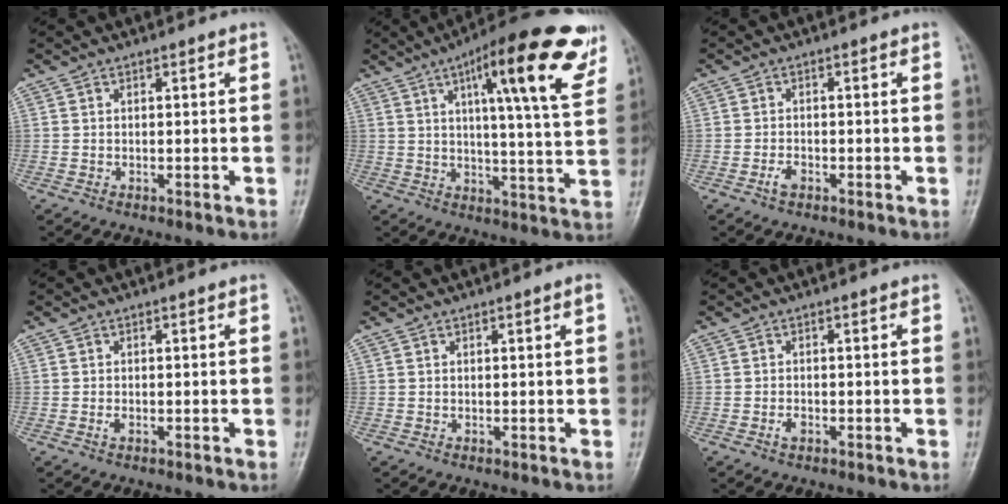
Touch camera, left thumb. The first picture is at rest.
{"total": 19.6, "force": [9.9, 4.1, 16.5], "torque": [-0.203, -0.028, 0.135]}
{"total": 1.7, "force": [-1.0, 0.9, 1.1], "torque": [-0.024, 0.004, -0.021]}
{"total": 0.8, "force": [-0.2, 0.4, 0.7], "torque": [-0.012, -0.002, -0.003]}
{"total": 0.9, "force": [0.4, 0.0, 0.8], "torque": [-0.014, 0.000, 0.006]}
{"total": 1.2, "force": [-0.6, 0.7, 0.8], "torque": [-0.016, 0.000, -0.013]}